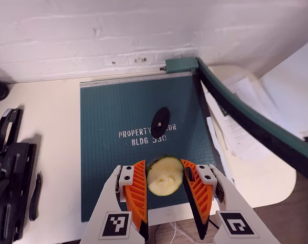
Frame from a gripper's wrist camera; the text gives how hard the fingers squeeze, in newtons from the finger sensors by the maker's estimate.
{"total": 9.0, "left": 9.1, "right": 8.9}